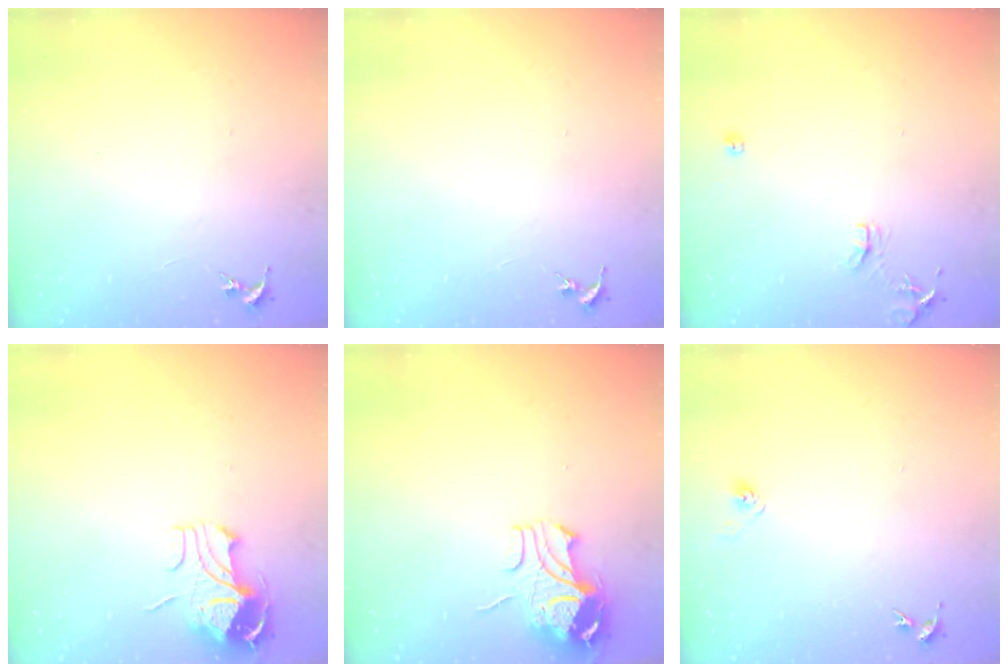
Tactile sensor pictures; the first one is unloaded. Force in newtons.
{"total": 0.0}
{"total": 8.6, "press": 8.6, "slide": 0.8}
{"total": 10.0, "press": 9.9, "slide": 0.6}
{"total": 9.6, "press": 9.6, "slide": 1.1}
{"total": 2.8, "press": 2.6, "slide": 1.1}